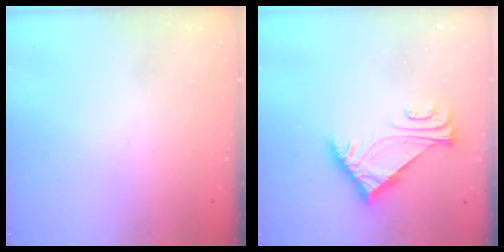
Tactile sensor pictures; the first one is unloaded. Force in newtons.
{"total": 6.4, "press": 6.3, "slide": 0.9}